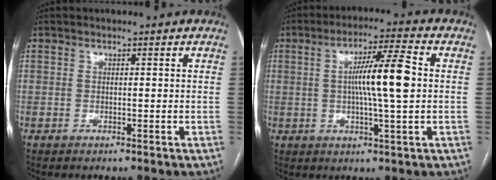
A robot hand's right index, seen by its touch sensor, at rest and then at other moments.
{"total": 9.9, "force": [0.6, 0.2, 9.8], "torque": [-0.172, 0.005, 0.007]}